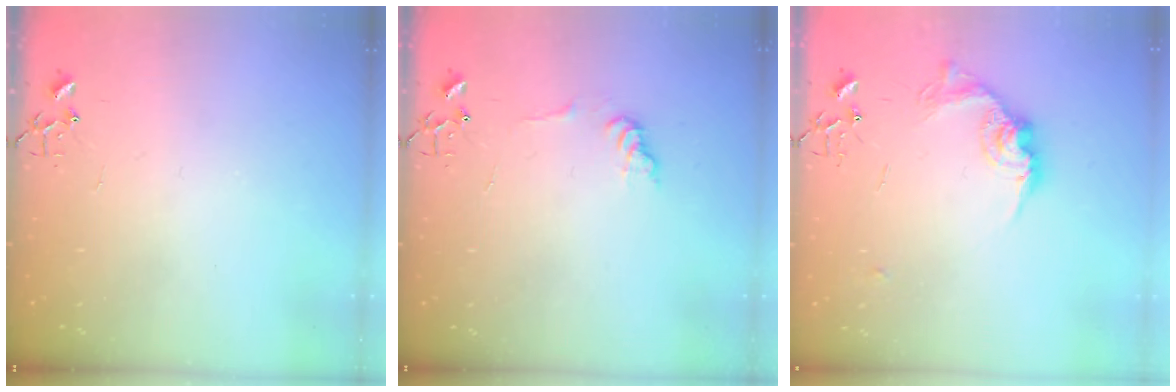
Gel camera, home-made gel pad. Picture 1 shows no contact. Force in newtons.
{"total": 7.3, "press": 7.3, "slide": 0.3}
{"total": 13.4, "press": 13.3, "slide": 0.8}